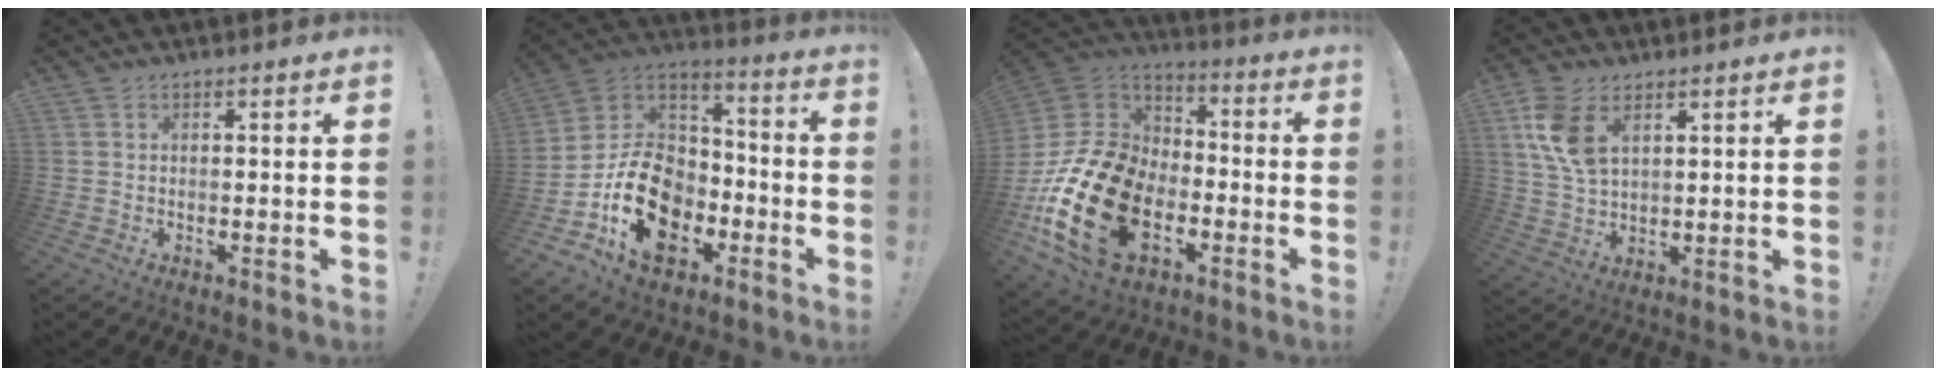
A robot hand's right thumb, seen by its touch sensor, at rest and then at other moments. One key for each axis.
{"total": 20.0, "fx": -8.2, "fy": 14.4, "fz": 11.2, "tx": -0.183, "ty": 0.049, "tz": -0.128}
{"total": 27.4, "fx": -9.3, "fy": 16.9, "fz": 19.4, "tx": -0.388, "ty": 0.056, "tz": -0.144}
{"total": 10.1, "fx": 4.6, "fy": 5.8, "fz": 6.8, "tx": -0.140, "ty": -0.007, "tz": 0.089}